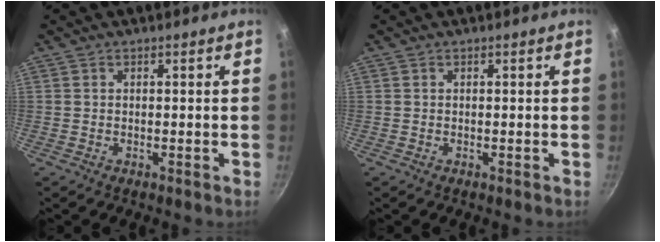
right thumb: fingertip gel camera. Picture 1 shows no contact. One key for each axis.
{"total": 0.0}